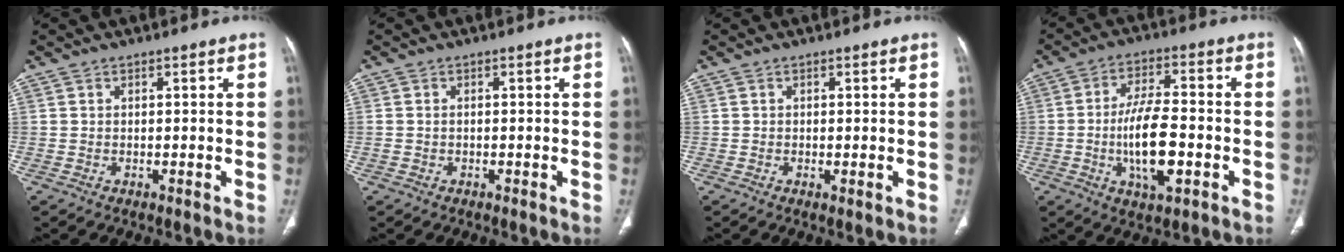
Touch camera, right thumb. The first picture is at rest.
{"total": 0.5, "force": [-0.1, 0.4, 0.4], "torque": [-0.011, 0.006, 0.001]}
{"total": 0.9, "force": [-0.2, 0.3, 0.8], "torque": [-0.019, -0.005, -0.003]}
{"total": 12.1, "force": [-2.7, 4.7, 10.8], "torque": [-0.192, 0.011, -0.048]}